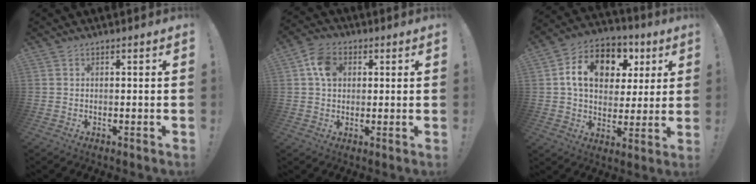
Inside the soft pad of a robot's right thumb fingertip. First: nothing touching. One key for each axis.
{"total": 7.8, "fx": 2.0, "fy": 6.0, "fz": 4.6, "tx": -0.074, "ty": 0.011, "tz": 0.040}
{"total": 15.5, "fx": 5.1, "fy": 11.2, "fz": 9.4, "tx": -0.152, "ty": -0.009, "tz": 0.096}